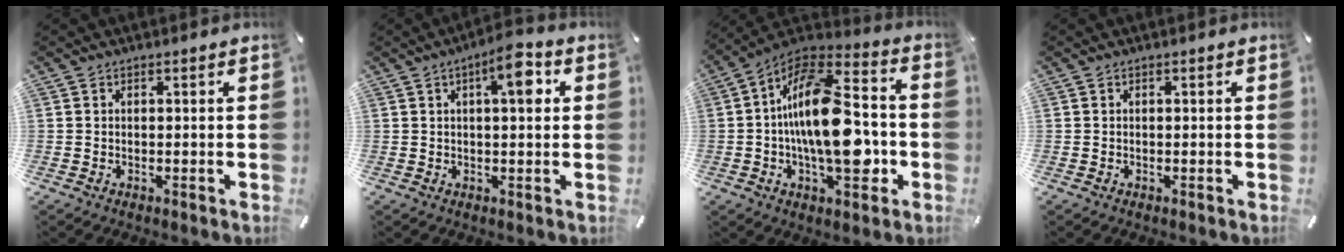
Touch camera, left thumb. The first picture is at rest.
{"total": 7.7, "force": [2.5, 2.5, 6.8], "torque": [-0.096, -0.006, 0.031]}
{"total": 21.4, "force": [-2.0, 10.9, 18.3], "torque": [-0.313, 0.002, -0.034]}
{"total": 0.0}